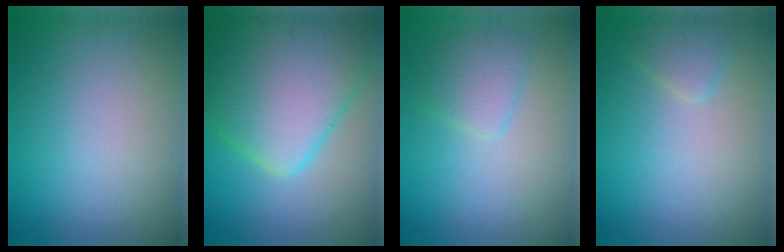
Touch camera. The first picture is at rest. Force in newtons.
{"total": 11.8, "press": 11.8, "slide": 0.3}
{"total": 2.4, "press": 2.4, "slide": 0.3}
{"total": 1.7, "press": 1.7, "slide": 0.2}